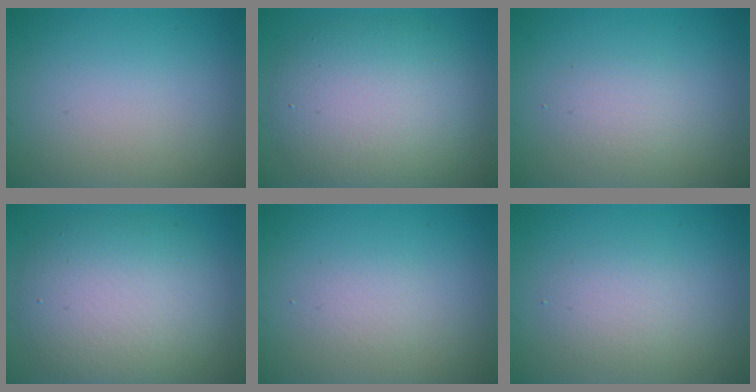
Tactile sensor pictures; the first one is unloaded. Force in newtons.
{"total": 8.1, "press": 8.1, "slide": 0.3}
{"total": 1.8, "press": 1.8, "slide": 0.1}
{"total": 7.5, "press": 7.5, "slide": 0.8}
{"total": 1.3, "press": 1.3, "slide": 0.2}
{"total": 2.1, "press": 2.1, "slide": 0.0}